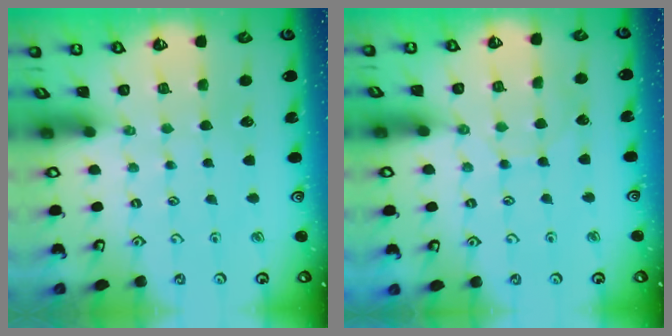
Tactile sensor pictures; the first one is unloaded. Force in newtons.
{"total": 2.8, "press": 2.8, "slide": 0.3}